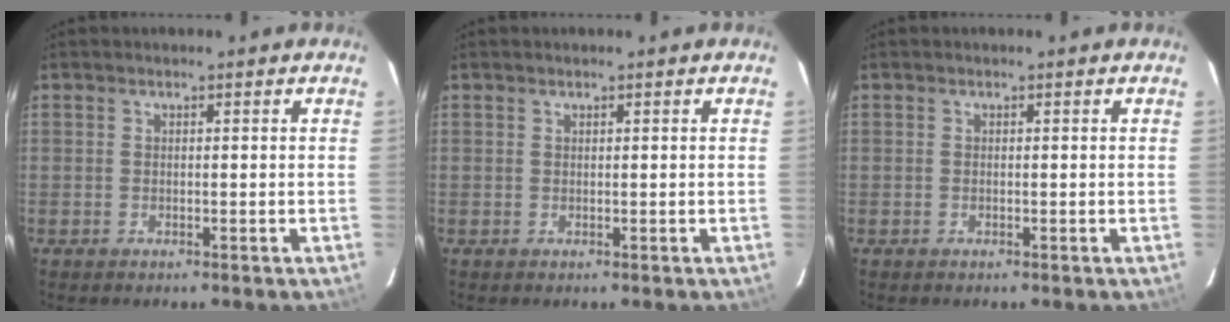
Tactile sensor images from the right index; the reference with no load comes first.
{"total": 0.0}
{"total": 0.0}